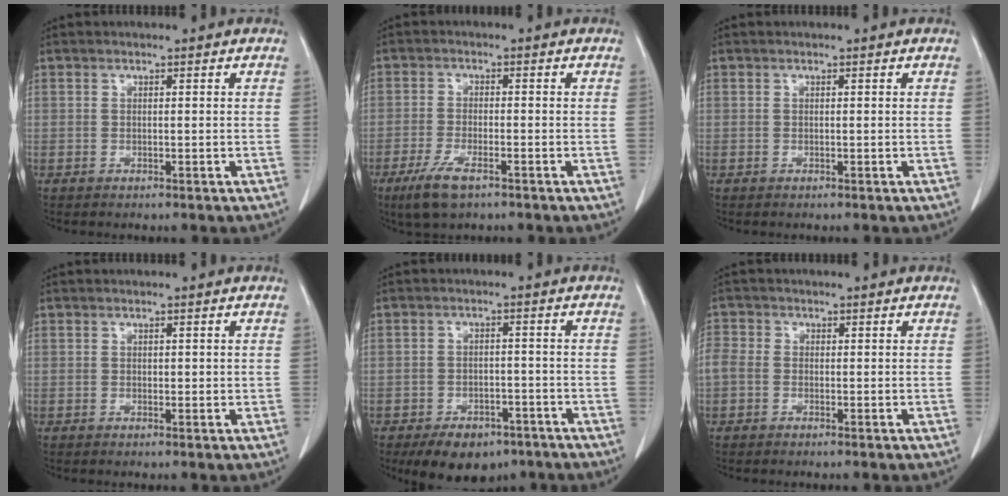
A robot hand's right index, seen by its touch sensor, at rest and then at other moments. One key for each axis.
{"total": 5.6, "fx": -3.5, "fy": 1.5, "fz": 4.1, "tx": -0.088, "ty": -0.011, "tz": -0.061}
{"total": 0.0}
{"total": 0.9, "fx": 0.2, "fy": 0.6, "fz": 0.7, "tx": -0.005, "ty": 0.000, "tz": 0.003}
{"total": 8.3, "fx": -5.7, "fy": 4.8, "fz": 3.7, "tx": -0.047, "ty": 0.006, "tz": -0.079}
{"total": 3.2, "fx": -0.3, "fy": 2.6, "fz": 1.9, "tx": -0.060, "ty": 0.015, "tz": -0.010}